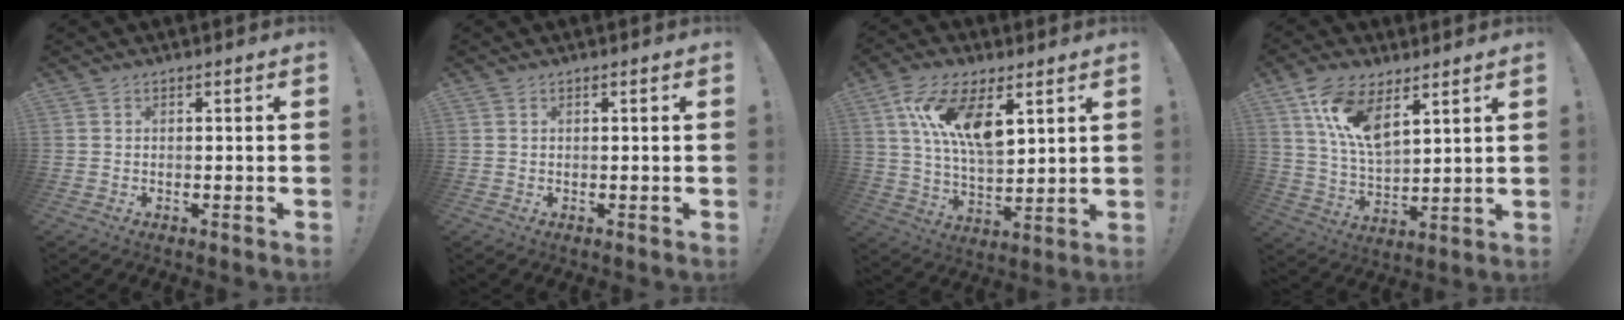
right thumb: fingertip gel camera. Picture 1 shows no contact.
{"total": 0.0}
{"total": 15.4, "force": [7.1, 7.1, 11.7], "torque": [-0.221, -0.015, 0.129]}
{"total": 13.7, "force": [8.0, 6.2, 9.2], "torque": [-0.197, -0.031, 0.147]}